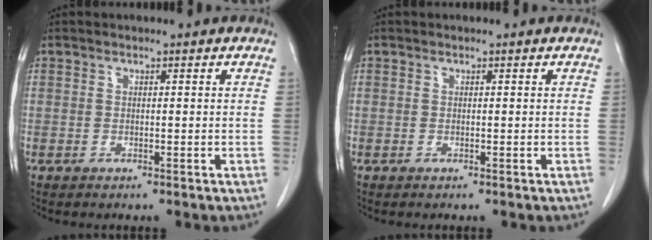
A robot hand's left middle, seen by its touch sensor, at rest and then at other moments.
{"total": 0.0}